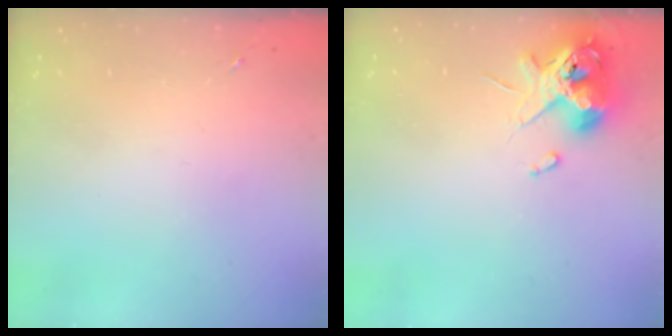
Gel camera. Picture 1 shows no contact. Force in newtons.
{"total": 12.2, "press": 12.0, "slide": 2.0}